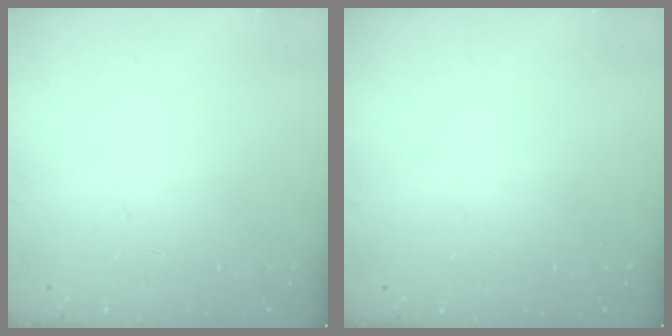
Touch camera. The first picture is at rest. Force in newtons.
{"total": 0.0}